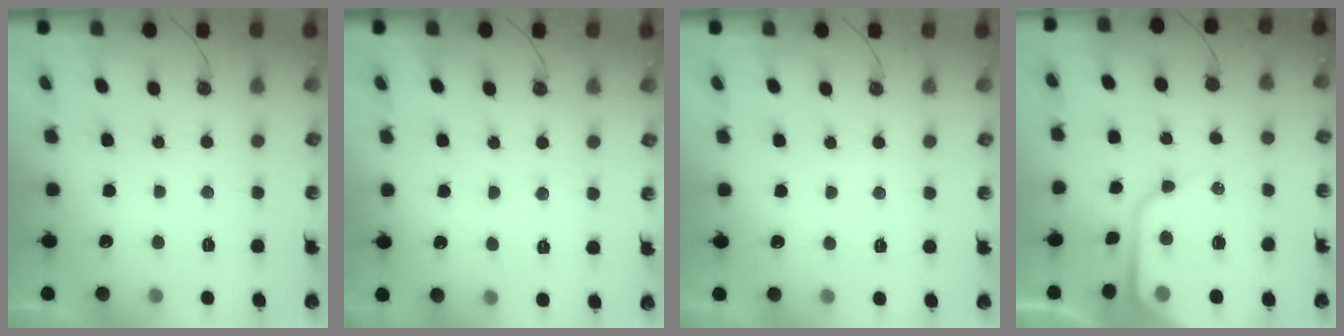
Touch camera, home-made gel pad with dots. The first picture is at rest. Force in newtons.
{"total": 6.1, "press": 6.0, "slide": 0.4}
{"total": 3.5, "press": 3.5, "slide": 0.5}
{"total": 15.8, "press": 15.7, "slide": 1.8}